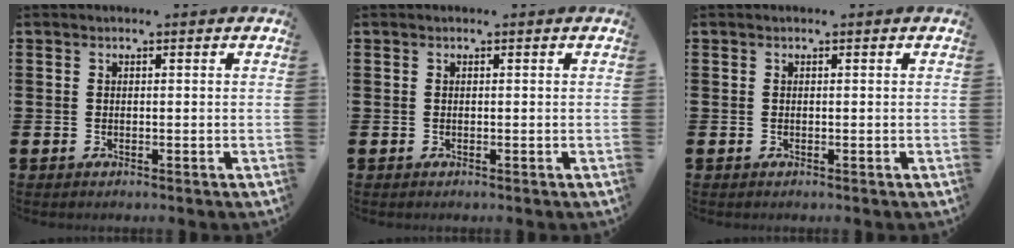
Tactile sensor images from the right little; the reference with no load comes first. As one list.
[{"total": 0.0}, {"total": 0.0}]